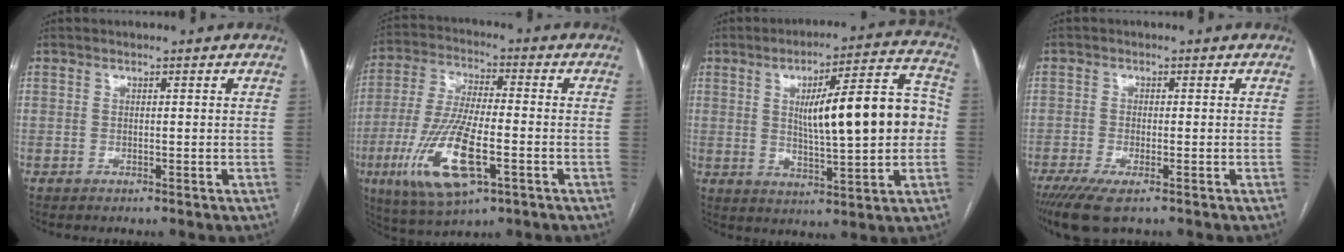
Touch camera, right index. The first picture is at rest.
{"total": 14.8, "force": [-5.2, 3.5, 13.4], "torque": [-0.283, -0.022, -0.086]}
{"total": 16.0, "force": [1.3, 3.2, 15.6], "torque": [-0.227, 0.032, 0.023]}
{"total": 5.7, "force": [-3.7, 1.0, 4.2], "torque": [-0.075, -0.016, -0.059]}